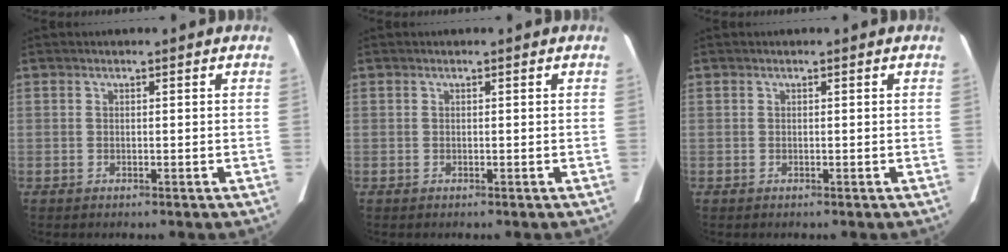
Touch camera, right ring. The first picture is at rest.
{"total": 0.0}
{"total": 0.0}